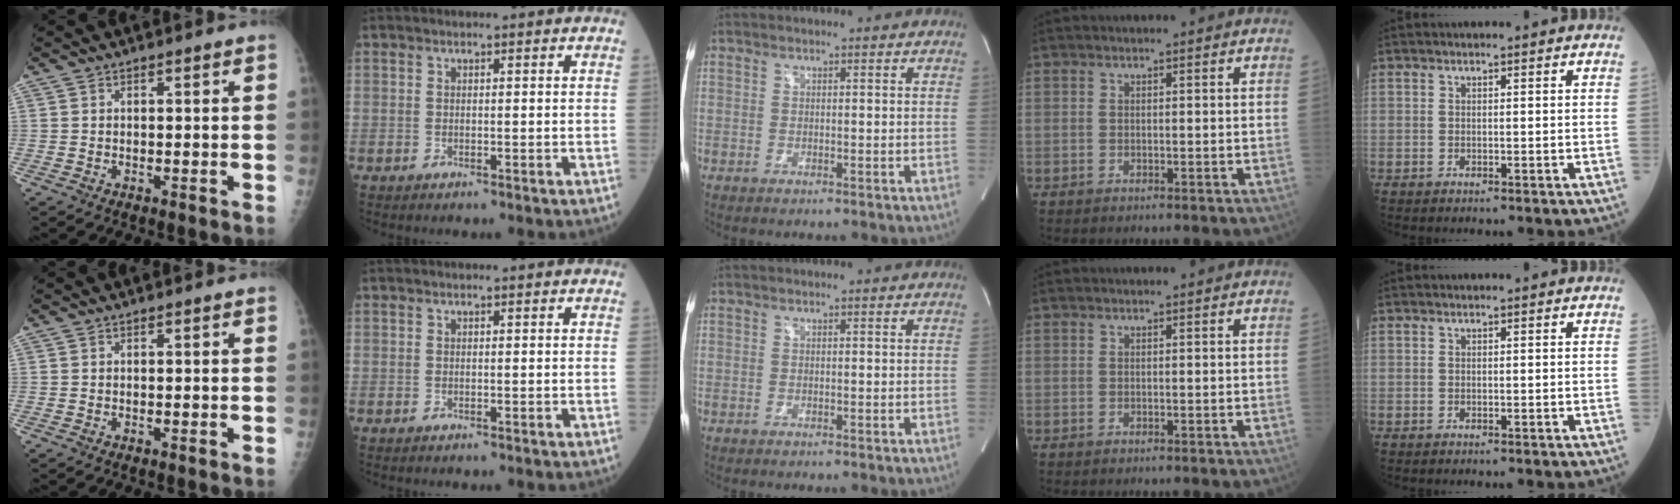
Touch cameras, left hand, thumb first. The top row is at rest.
{}